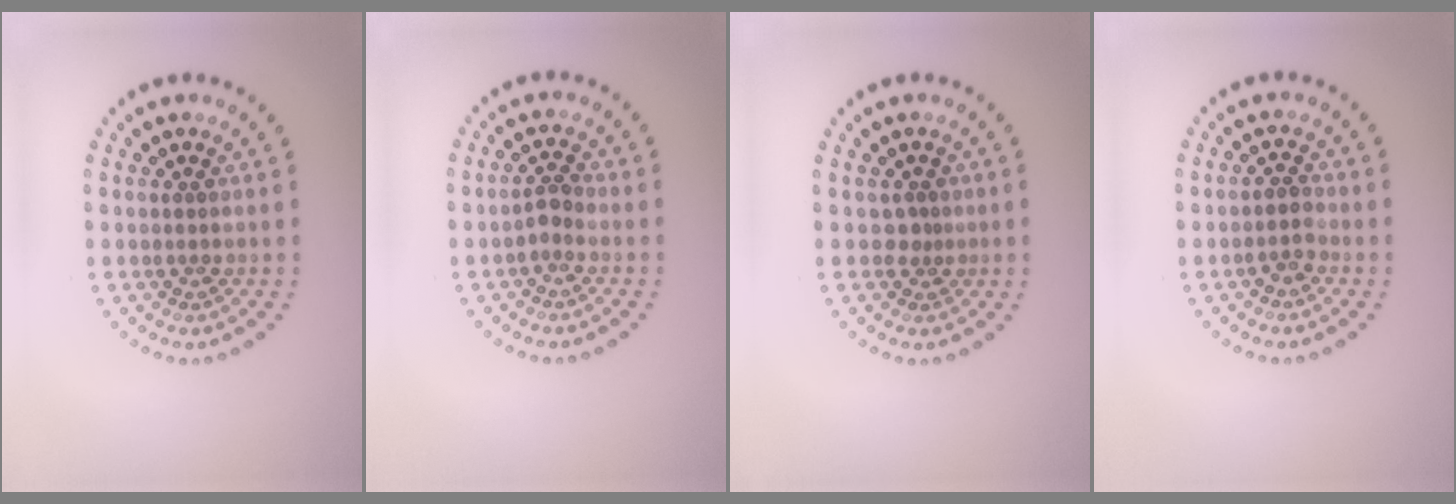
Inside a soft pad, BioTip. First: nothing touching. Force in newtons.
{"total": 1.2, "press": 1.0, "slide": 0.7}
{"total": 0.9, "press": 0.5, "slide": 0.7}
{"total": 1.6, "press": 1.2, "slide": 1.0}